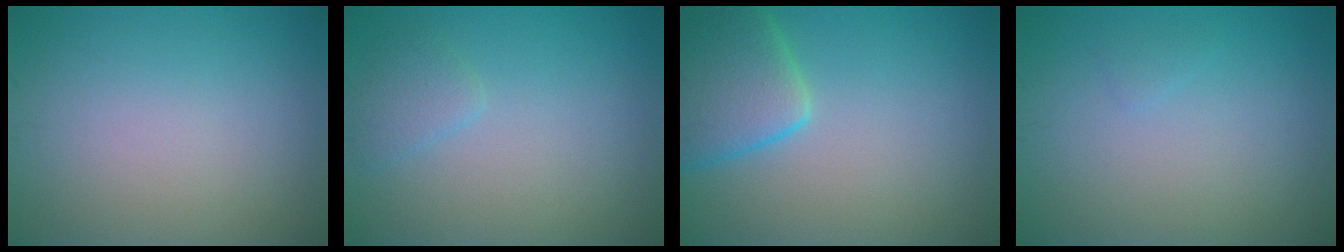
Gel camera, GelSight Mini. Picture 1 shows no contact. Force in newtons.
{"total": 1.5, "press": 1.5, "slide": 0.1}
{"total": 5.9, "press": 5.9, "slide": 0.5}
{"total": 0.5, "press": 0.5, "slide": 0.0}